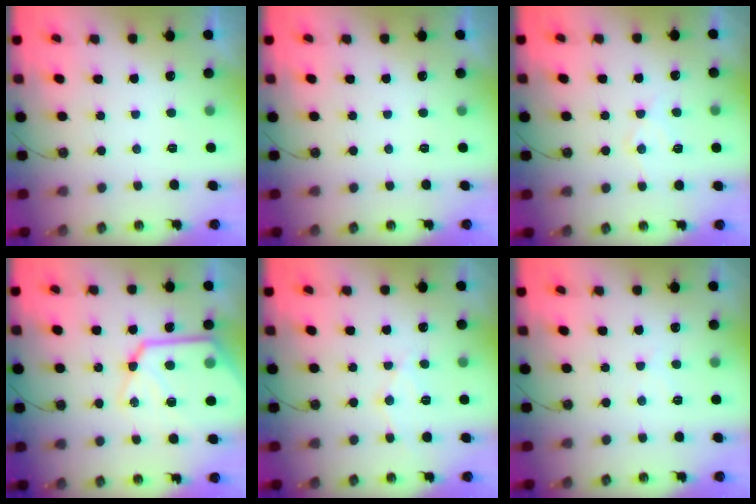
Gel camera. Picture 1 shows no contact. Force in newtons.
{"total": 0.0}
{"total": 8.4, "press": 8.4, "slide": 0.6}
{"total": 20.1, "press": 20.0, "slide": 2.4}
{"total": 9.1, "press": 9.1, "slide": 0.6}
{"total": 5.6, "press": 5.5, "slide": 1.0}